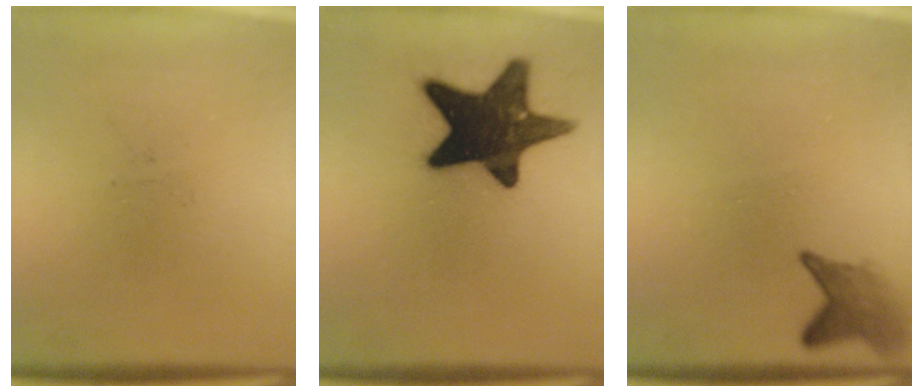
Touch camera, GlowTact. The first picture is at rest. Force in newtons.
{"total": 16.9}
{"total": 2.9}